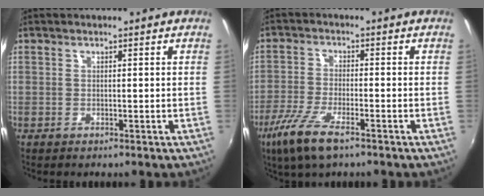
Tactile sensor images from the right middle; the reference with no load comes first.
{"total": 8.4, "force": [-5.4, 2.2, 6.0], "torque": [-0.143, -0.021, -0.103]}